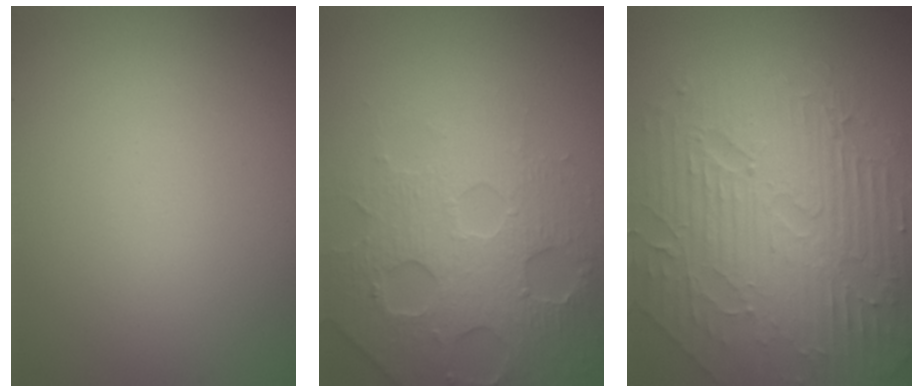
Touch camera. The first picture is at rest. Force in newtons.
{"total": 4.7, "press": 4.6, "slide": 1.0}
{"total": 9.9, "press": 6.4, "slide": 7.5}